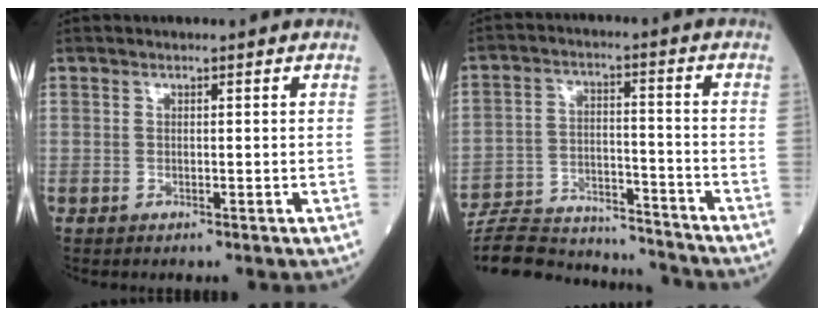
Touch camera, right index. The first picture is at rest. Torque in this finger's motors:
{"motor_torque": [-0.93, -0.97, -0.79, -0.21]}